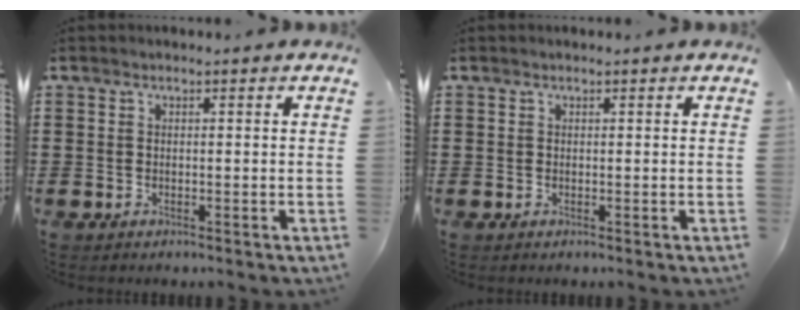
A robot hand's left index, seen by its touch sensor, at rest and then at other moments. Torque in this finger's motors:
{"motor_torque": [-0.34, 0.28, -0.13, -0.02]}